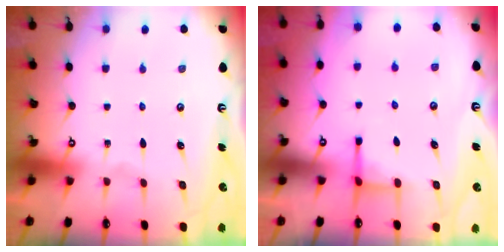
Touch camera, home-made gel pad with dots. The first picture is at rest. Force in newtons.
{"total": 2.5, "press": 2.3, "slide": 0.8}